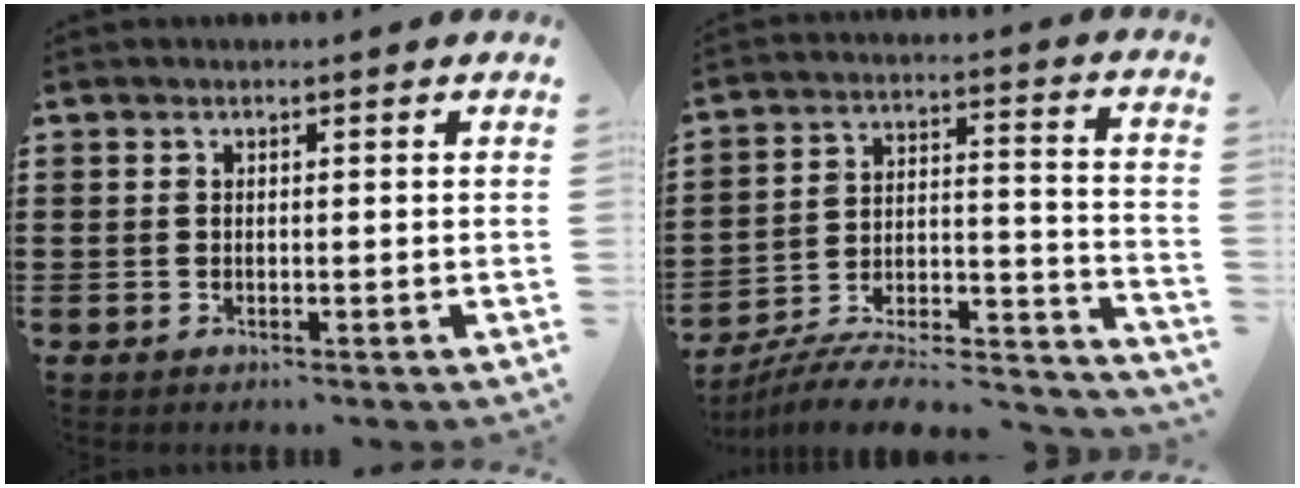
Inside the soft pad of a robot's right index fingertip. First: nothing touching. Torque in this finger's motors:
{"motor_torque": [-2.14, 0.00, -1.05, -0.06]}